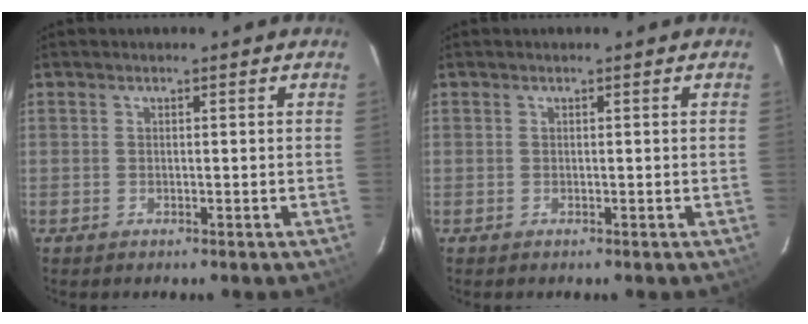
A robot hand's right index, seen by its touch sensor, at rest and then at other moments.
{"total": 0.0}